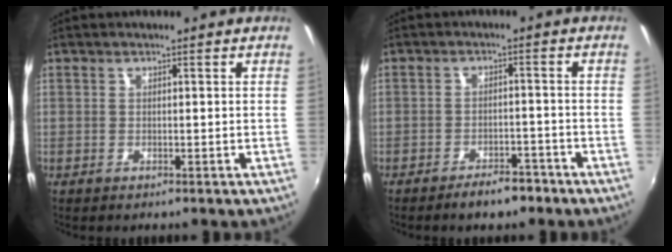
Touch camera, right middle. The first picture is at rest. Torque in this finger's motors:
{"motor_torque": [-0.04, -1.11, -0.03, 0.01]}